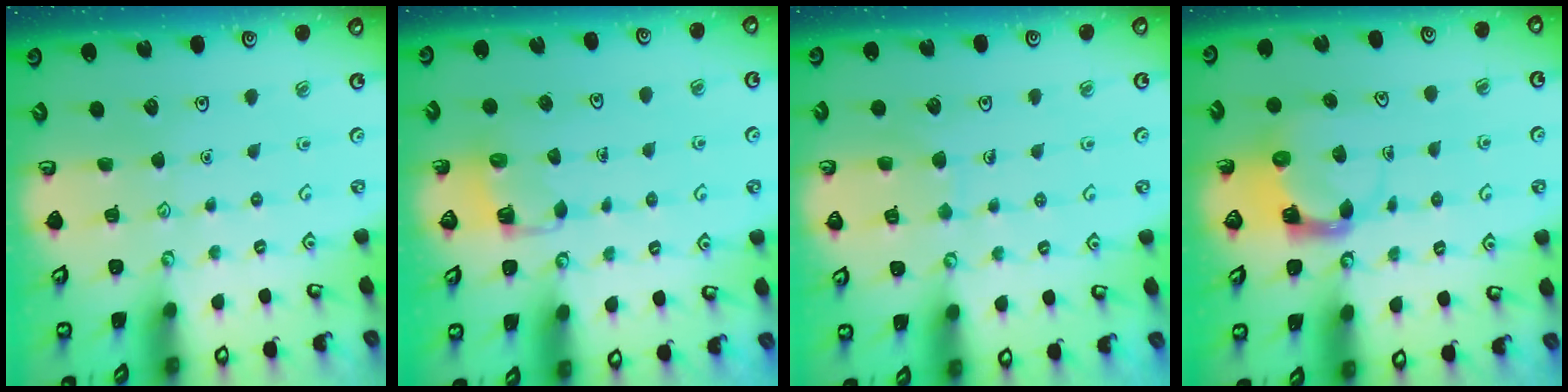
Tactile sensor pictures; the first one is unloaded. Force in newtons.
{"total": 3.1, "press": 3.1, "slide": 0.3}
{"total": 4.9, "press": 4.9, "slide": 0.4}
{"total": 3.7, "press": 3.7, "slide": 0.6}